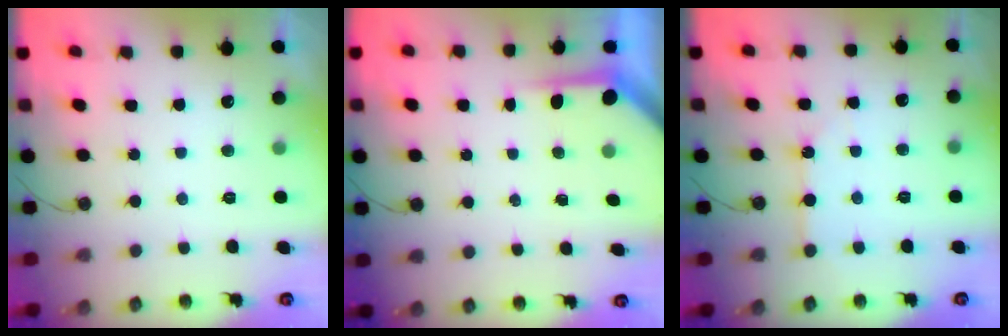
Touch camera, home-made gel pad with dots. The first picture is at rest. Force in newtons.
{"total": 4.0, "press": 4.0, "slide": 0.3}
{"total": 3.9, "press": 3.9, "slide": 0.3}